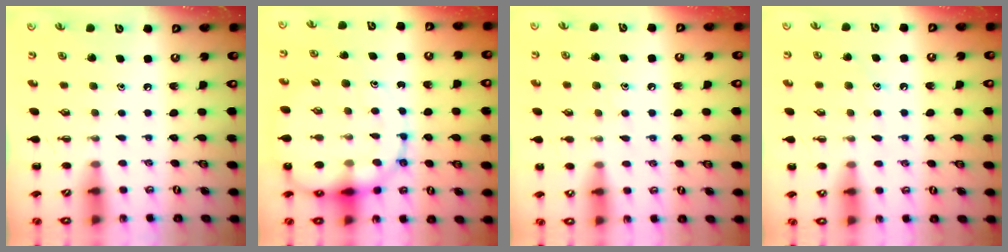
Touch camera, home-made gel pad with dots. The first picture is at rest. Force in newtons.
{"total": 15.7, "press": 15.4, "slide": 3.3}
{"total": 8.2, "press": 8.1, "slide": 1.2}
{"total": 8.6, "press": 8.5, "slide": 1.3}